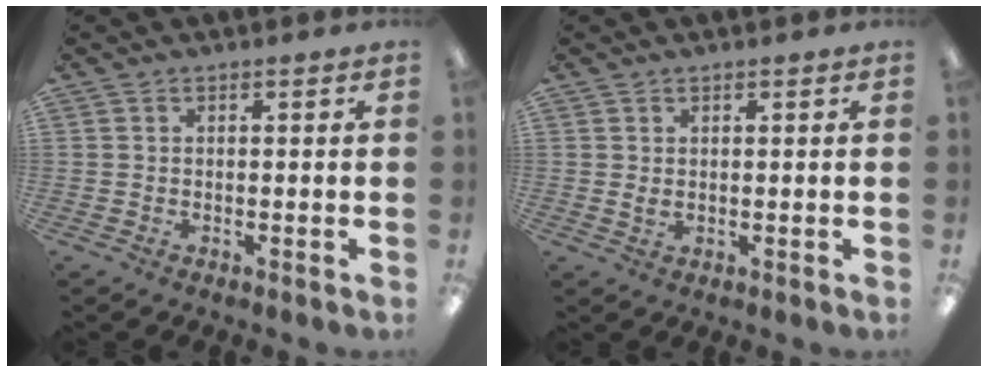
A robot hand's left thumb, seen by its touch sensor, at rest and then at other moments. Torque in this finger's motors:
{"motor_torque": [-0.07, 0.04, 0.08, -0.11, 0.03]}